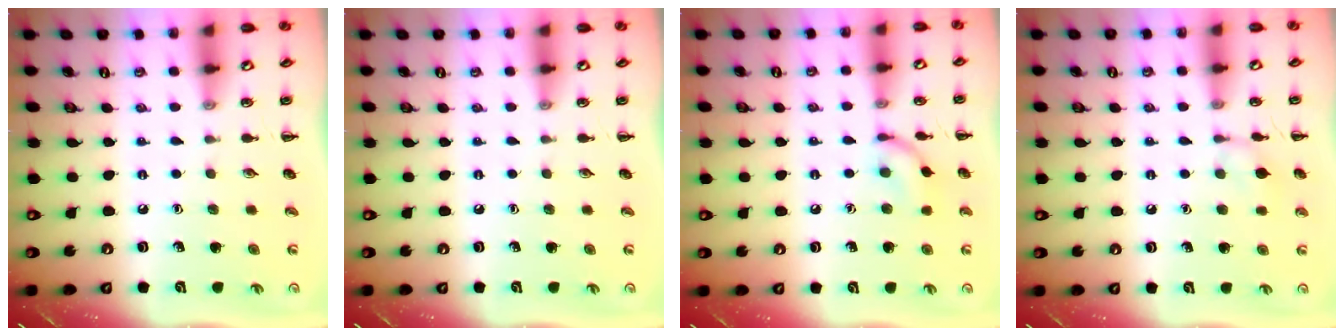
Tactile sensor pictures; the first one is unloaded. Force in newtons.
{"total": 0.0}
{"total": 8.8, "press": 8.8, "slide": 0.3}
{"total": 6.9, "press": 6.6, "slide": 2.0}